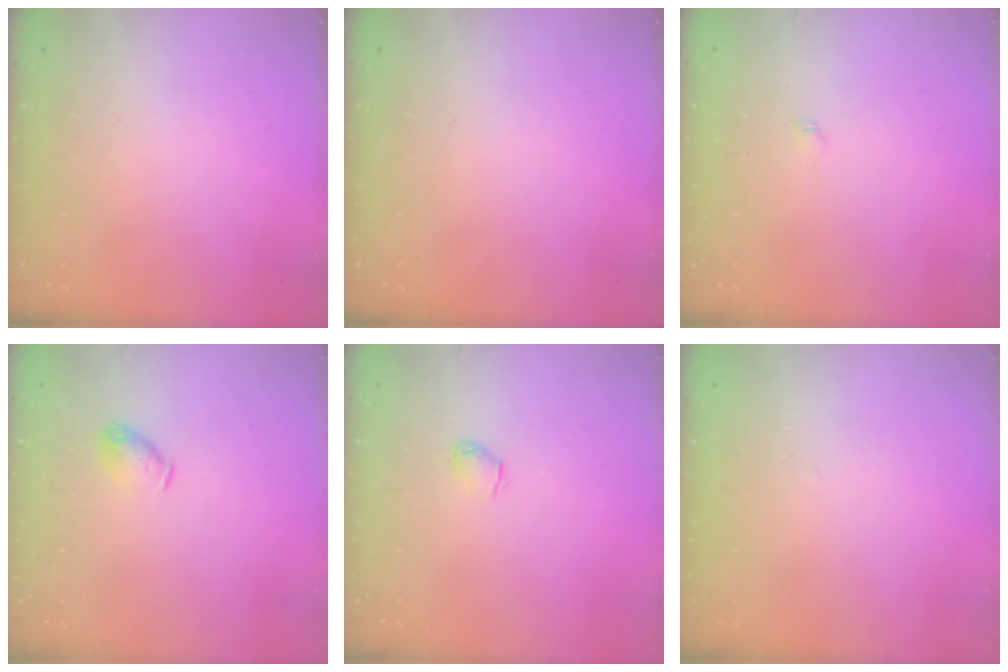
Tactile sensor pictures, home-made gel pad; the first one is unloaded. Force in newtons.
{"total": 0.0}
{"total": 2.1, "press": 2.0, "slide": 0.3}
{"total": 6.3, "press": 6.3, "slide": 0.5}
{"total": 2.0, "press": 2.0, "slide": 0.4}
{"total": 1.6, "press": 1.6, "slide": 0.3}